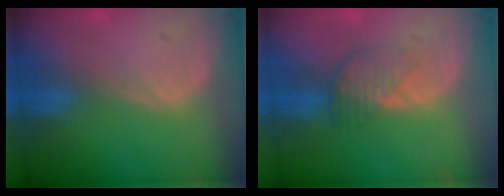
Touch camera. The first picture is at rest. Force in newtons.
{"total": 3.9, "press": 3.6, "slide": 1.4}